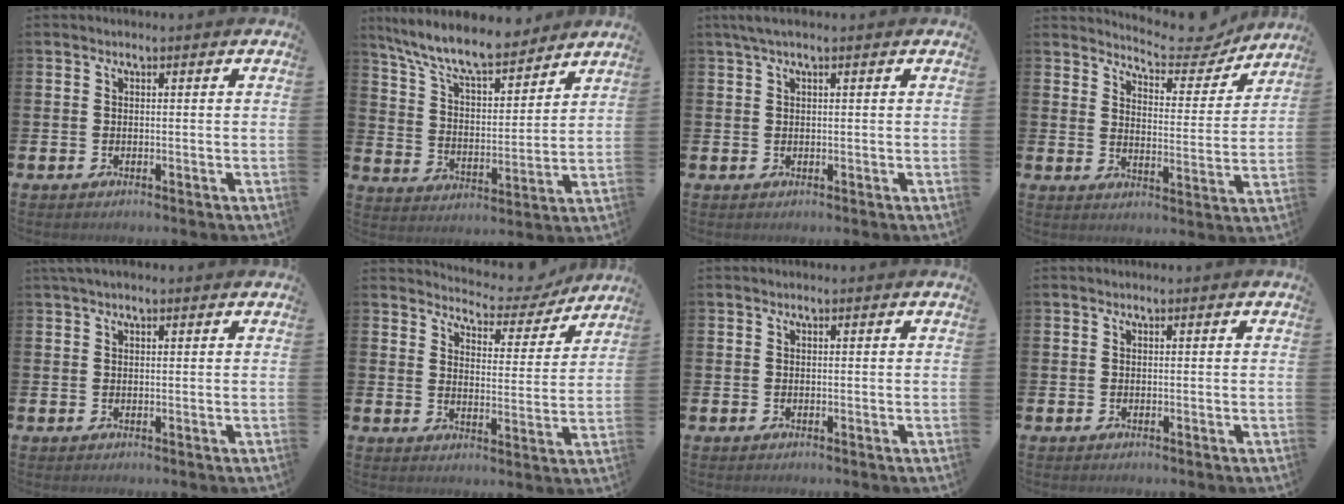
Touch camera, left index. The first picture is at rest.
{"total": 9.7, "force": [8.8, 2.0, 3.6], "torque": [-0.105, -0.054, 0.154]}
{"total": 1.7, "force": [1.0, 0.1, 1.4], "torque": [-0.033, 0.007, 0.018]}
{"total": 6.5, "force": [6.3, 1.1, 1.1], "torque": [-0.037, -0.045, 0.107]}
{"total": 1.3, "force": [1.0, 0.3, 0.8], "torque": [-0.016, 0.003, 0.017]}
{"total": 4.7, "force": [4.6, 1.1, 0.4], "torque": [-0.020, -0.041, 0.073]}
{"total": 0.0}
{"total": 0.0}